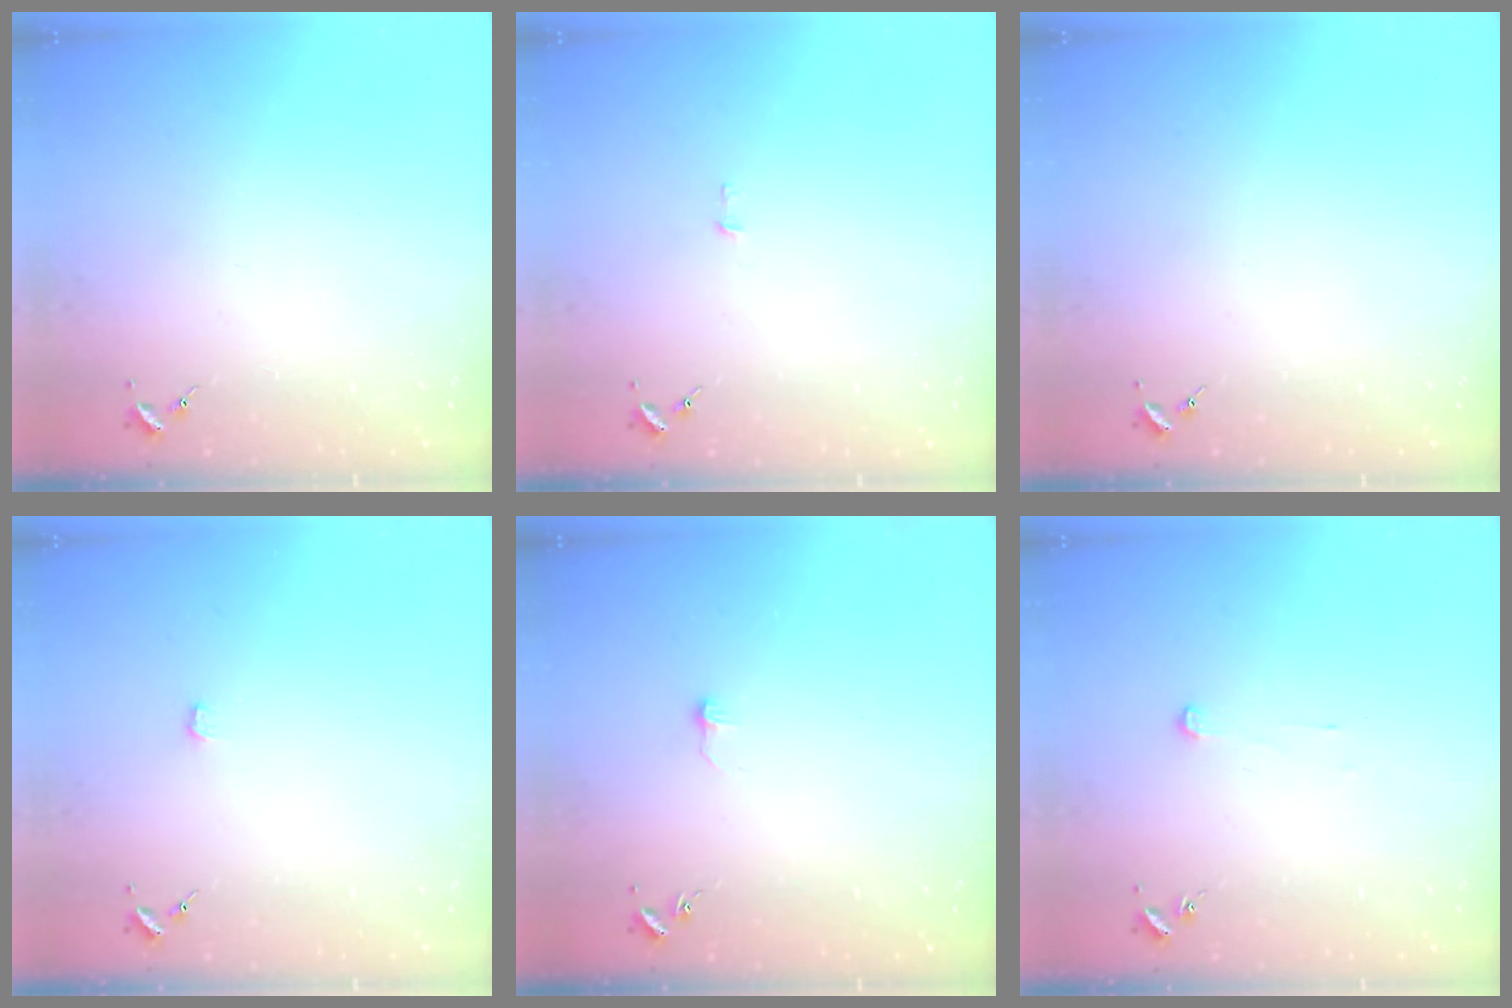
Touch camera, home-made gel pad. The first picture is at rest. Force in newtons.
{"total": 2.1, "press": 2.1, "slide": 0.2}
{"total": 0.0}
{"total": 1.9, "press": 1.9, "slide": 0.2}
{"total": 4.2, "press": 4.2, "slide": 0.5}
{"total": 2.9, "press": 2.9, "slide": 0.2}